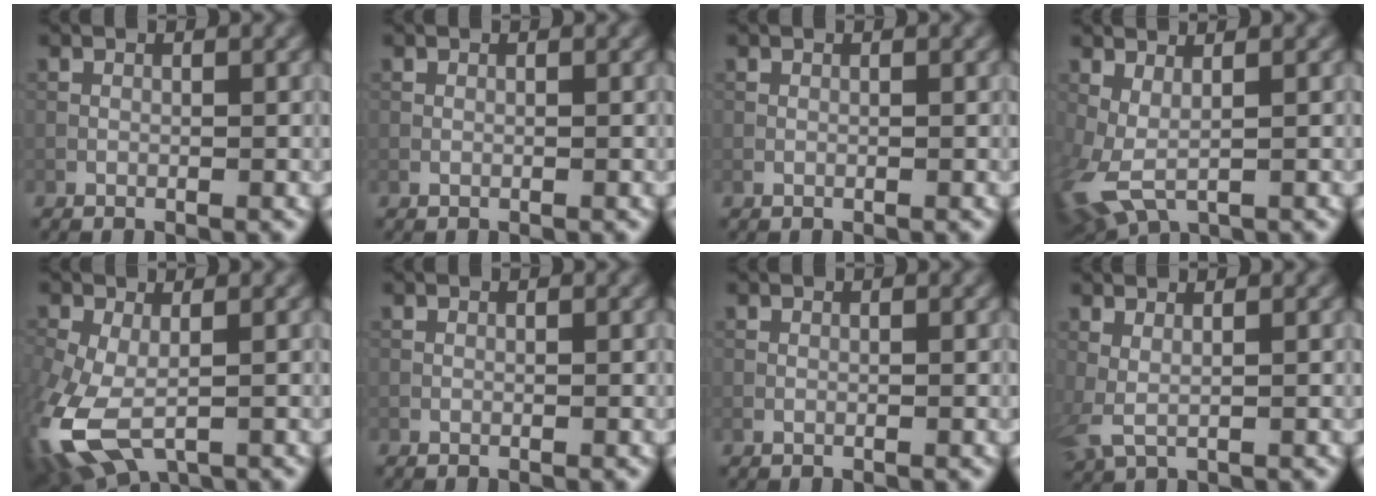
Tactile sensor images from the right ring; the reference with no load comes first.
{"total": 0.0}
{"total": 0.0}
{"total": 4.7, "force": [-0.5, 2.0, 4.2], "torque": [-0.102, -0.012, -0.004]}
{"total": 9.5, "force": [-3.6, 4.9, 7.3], "torque": [-0.198, -0.040, -0.059]}
{"total": 0.0}
{"total": 0.0}
{"total": 1.9, "force": [0.9, 0.6, 1.6], "torque": [-0.036, -0.001, 0.017]}